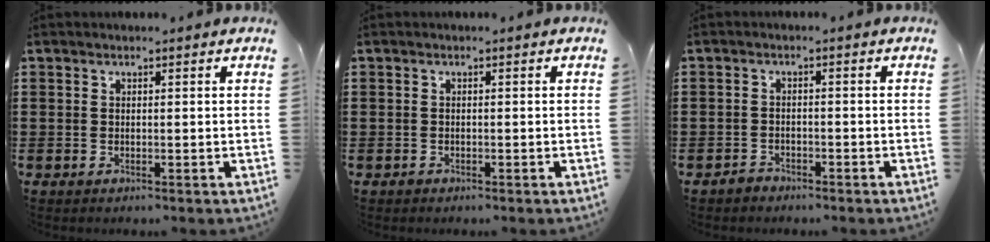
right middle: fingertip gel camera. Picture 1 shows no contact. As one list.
[{"total": 0.5, "force": [-0.5, 0.3, 0.0], "torque": [-0.001, 0.001, -0.010]}, {"total": 1.8, "force": [-1.6, 0.7, 0.0], "torque": [-0.006, 0.002, -0.036]}]